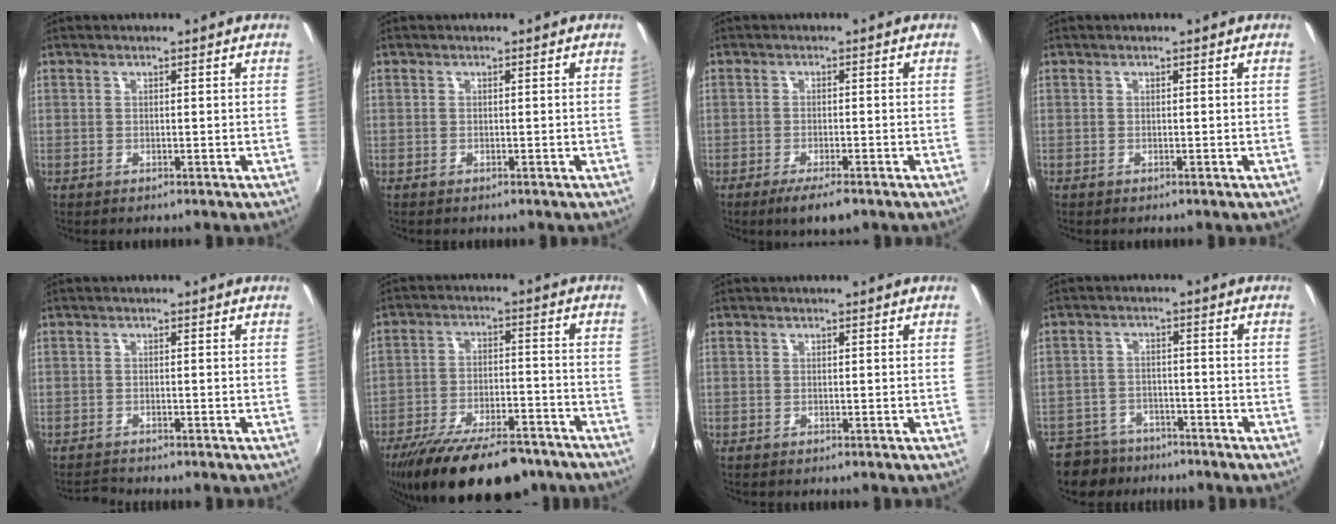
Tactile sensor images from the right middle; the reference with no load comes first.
{"total": 0.0}
{"total": 5.1, "force": [-3.6, 1.0, 3.6], "torque": [-0.076, -0.013, -0.060]}
{"total": 0.0}
{"total": 2.1, "force": [-2.0, 0.0, 0.3], "torque": [-0.015, -0.005, -0.040]}
{"total": 21.2, "force": [-16.5, 7.0, 11.2], "torque": [-0.212, -0.026, -0.242]}
{"total": 0.0}
{"total": 9.7, "force": [-7.7, 5.5, 2.2], "torque": [-0.077, 0.002, -0.120]}